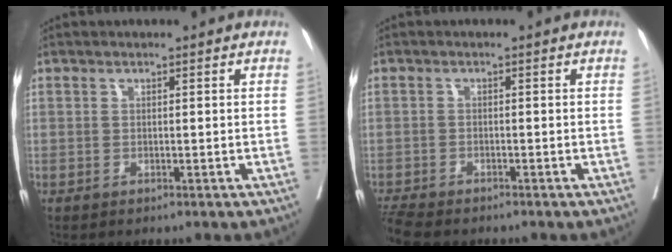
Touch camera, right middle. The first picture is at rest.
{"total": 5.2, "force": [-4.7, 0.9, 1.9], "torque": [-0.033, -0.016, -0.085]}